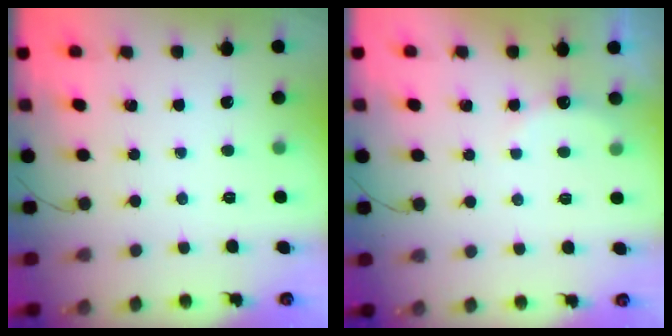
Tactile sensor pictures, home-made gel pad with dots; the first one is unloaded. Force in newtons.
{"total": 6.0, "press": 5.9, "slide": 1.1}